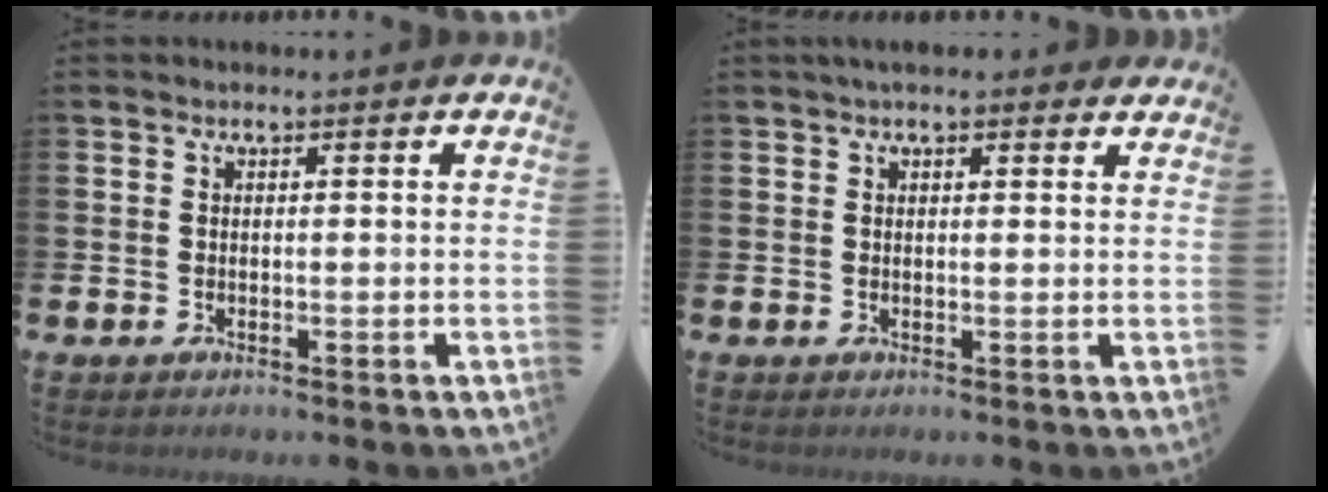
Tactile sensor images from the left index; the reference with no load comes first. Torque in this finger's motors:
{"motor_torque": [0.00, -2.14, -0.08, 0.21]}